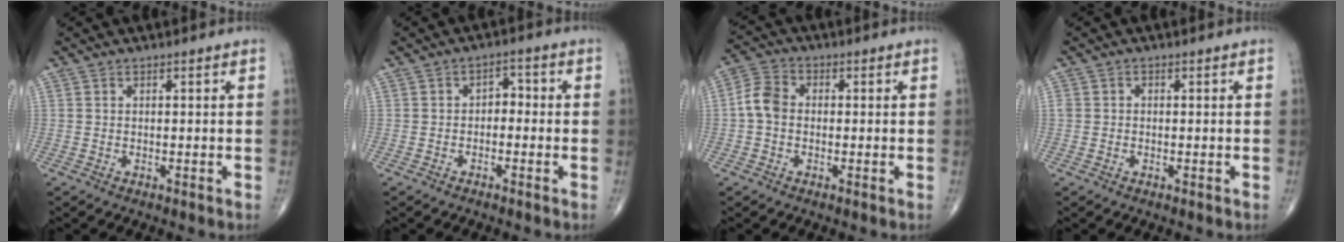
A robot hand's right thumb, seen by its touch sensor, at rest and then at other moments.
{"total": 3.0, "force": [-0.7, 2.1, 2.0], "torque": [-0.009, 0.019, -0.022]}
{"total": 5.3, "force": [-0.5, 4.0, 3.4], "torque": [-0.060, 0.016, -0.020]}
{"total": 1.1, "force": [-0.1, 1.0, 0.4], "torque": [-0.002, 0.006, -0.001]}